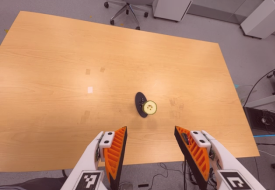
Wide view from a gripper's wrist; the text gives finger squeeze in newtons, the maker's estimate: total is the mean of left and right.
{"total": 0.0}